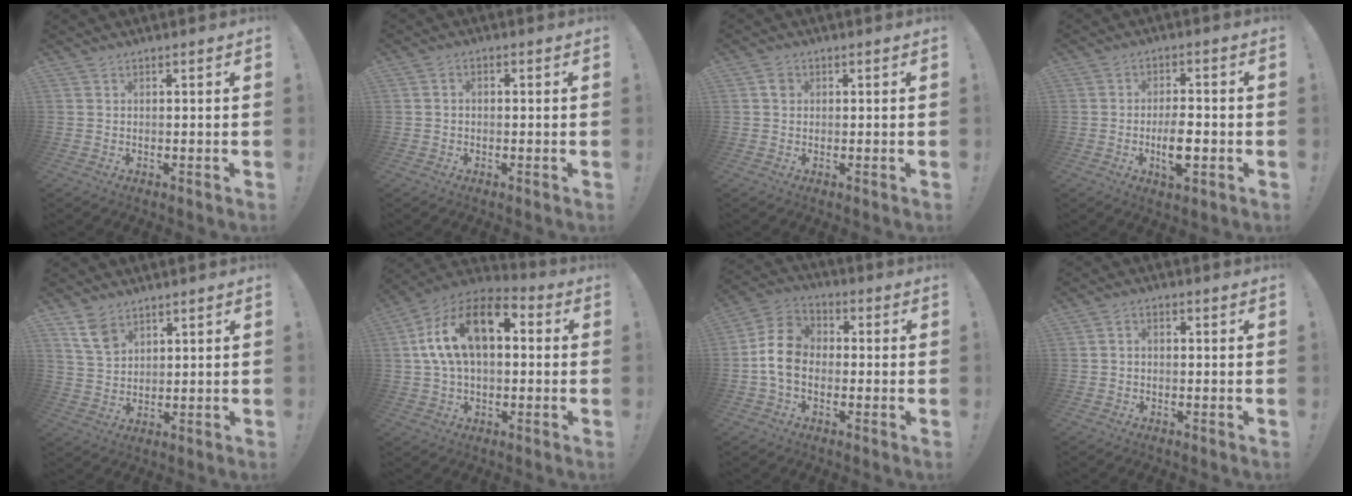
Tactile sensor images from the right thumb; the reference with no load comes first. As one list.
[{"total": 1.4, "force": [-0.7, 0.9, 0.9], "torque": [-0.019, 0.008, -0.012]}, {"total": 1.9, "force": [0.3, 1.6, 0.9], "torque": [-0.006, -0.001, 0.004]}, {"total": 7.4, "force": [-2.2, 3.4, 6.2], "torque": [-0.104, 0.002, -0.040]}, {"total": 7.5, "force": [4.8, 4.4, 3.7], "torque": [-0.065, -0.019, 0.095]}, {"total": 18.7, "force": [5.2, 10.8, 14.3], "torque": [-0.256, -0.005, 0.090]}, {"total": 11.2, "force": [-1.6, 8.7, 7.0], "torque": [-0.125, 0.031, -0.021]}, {"total": 1.7, "force": [-0.9, 1.1, 1.0], "torque": [-0.021, 0.009, -0.015]}]